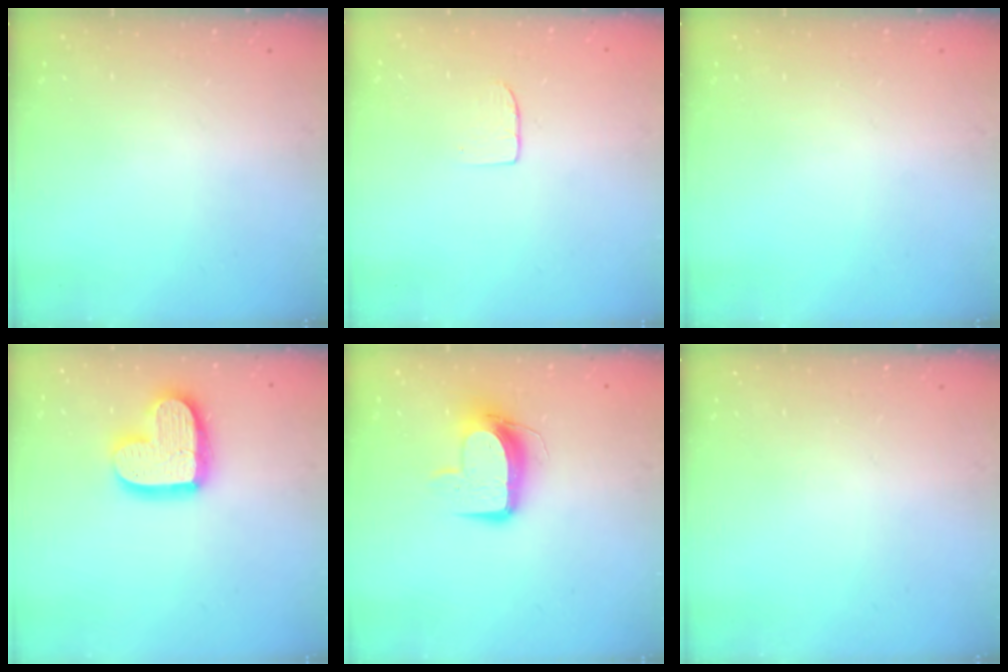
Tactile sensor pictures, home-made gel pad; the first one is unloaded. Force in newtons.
{"total": 3.7, "press": 3.7, "slide": 0.3}
{"total": 0.0}
{"total": 16.4, "press": 16.4, "slide": 1.1}
{"total": 10.8, "press": 10.8, "slide": 1.0}
{"total": 0.0}